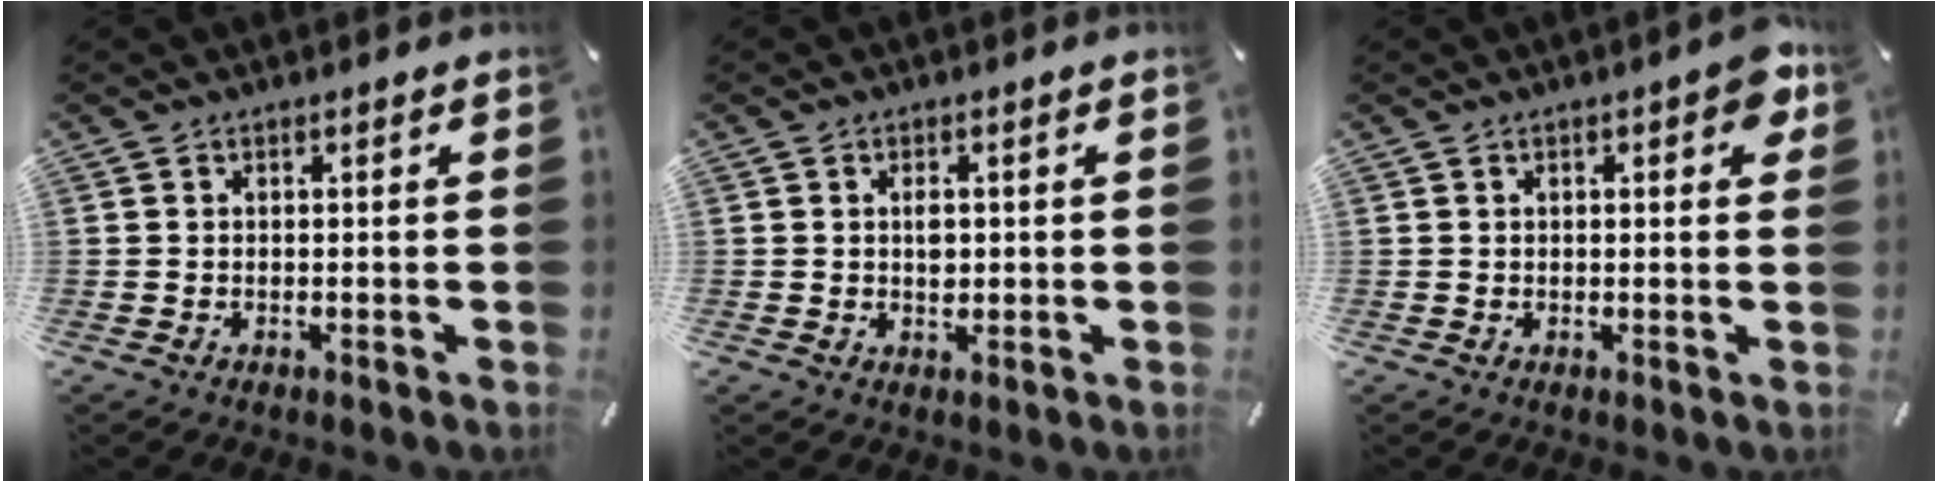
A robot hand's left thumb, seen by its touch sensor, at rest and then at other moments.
{"total": 2.6, "force": [0.2, 1.7, 2.0], "torque": [-0.035, 0.000, 0.001]}
{"total": 4.9, "force": [1.6, 2.0, 4.2], "torque": [-0.050, -0.004, 0.022]}